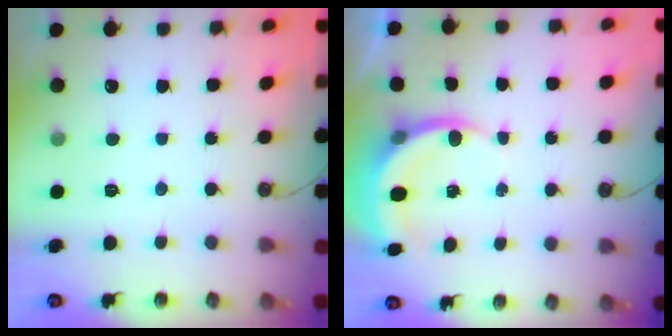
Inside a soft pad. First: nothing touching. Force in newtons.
{"total": 4.5, "press": 4.5, "slide": 0.5}